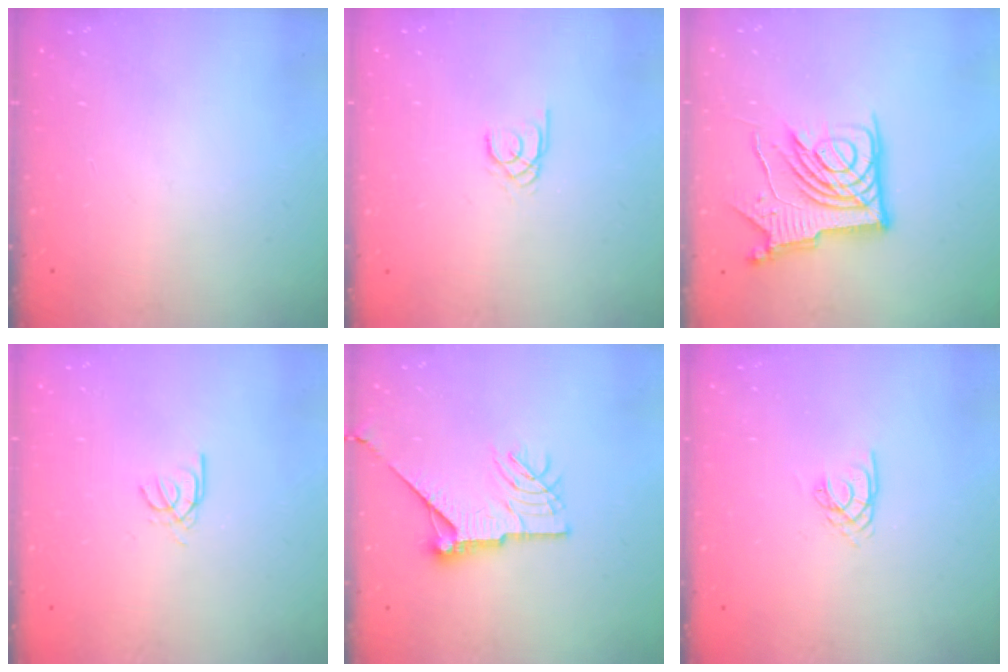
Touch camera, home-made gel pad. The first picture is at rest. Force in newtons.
{"total": 1.5, "press": 1.5, "slide": 0.1}
{"total": 14.4, "press": 14.3, "slide": 1.5}
{"total": 2.6, "press": 2.6, "slide": 0.3}
{"total": 13.0, "press": 13.0, "slide": 0.7}
{"total": 2.2, "press": 2.2, "slide": 0.2}